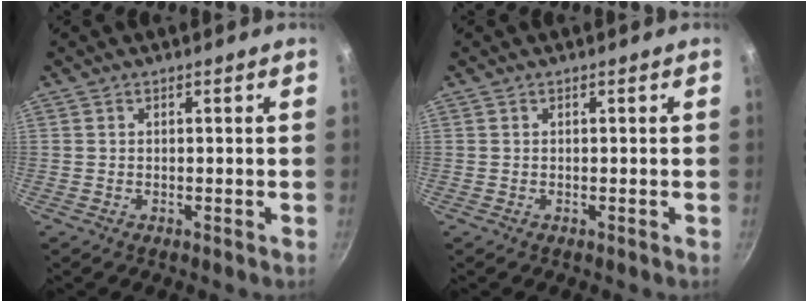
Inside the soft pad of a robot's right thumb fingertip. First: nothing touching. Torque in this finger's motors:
{"motor_torque": [0.00, 0.00, 0.03, 0.01, 0.00]}